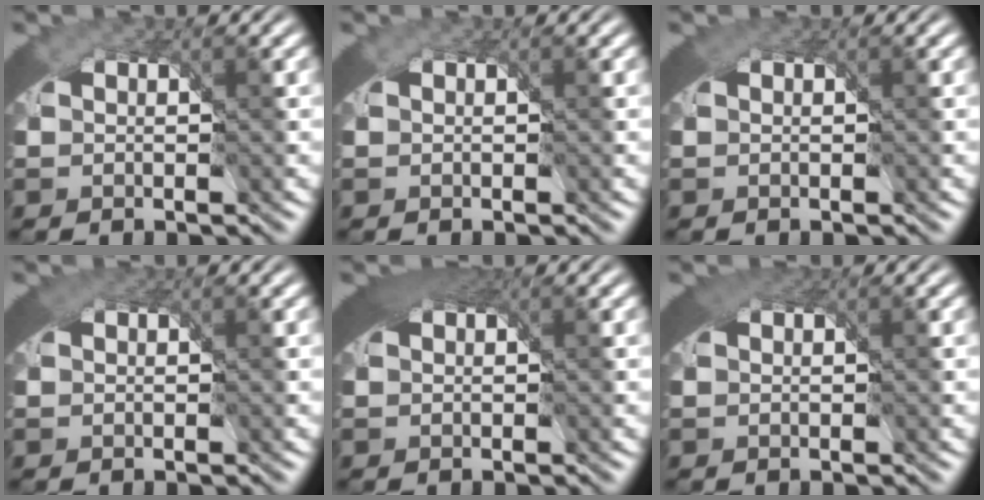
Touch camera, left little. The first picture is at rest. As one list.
[{"total": 0.0}, {"total": 0.6, "force": [0.3, 0.5, 0.3], "torque": [-0.004, -0.002, 0.004]}, {"total": 0.9, "force": [0.4, 0.6, 0.4], "torque": [-0.008, -0.003, 0.007]}, {"total": 2.9, "force": [1.2, 1.5, 2.2], "torque": [-0.036, -0.008, 0.020]}, {"total": 1.6, "force": [0.9, 0.9, 1.0], "torque": [-0.018, -0.003, 0.015]}]